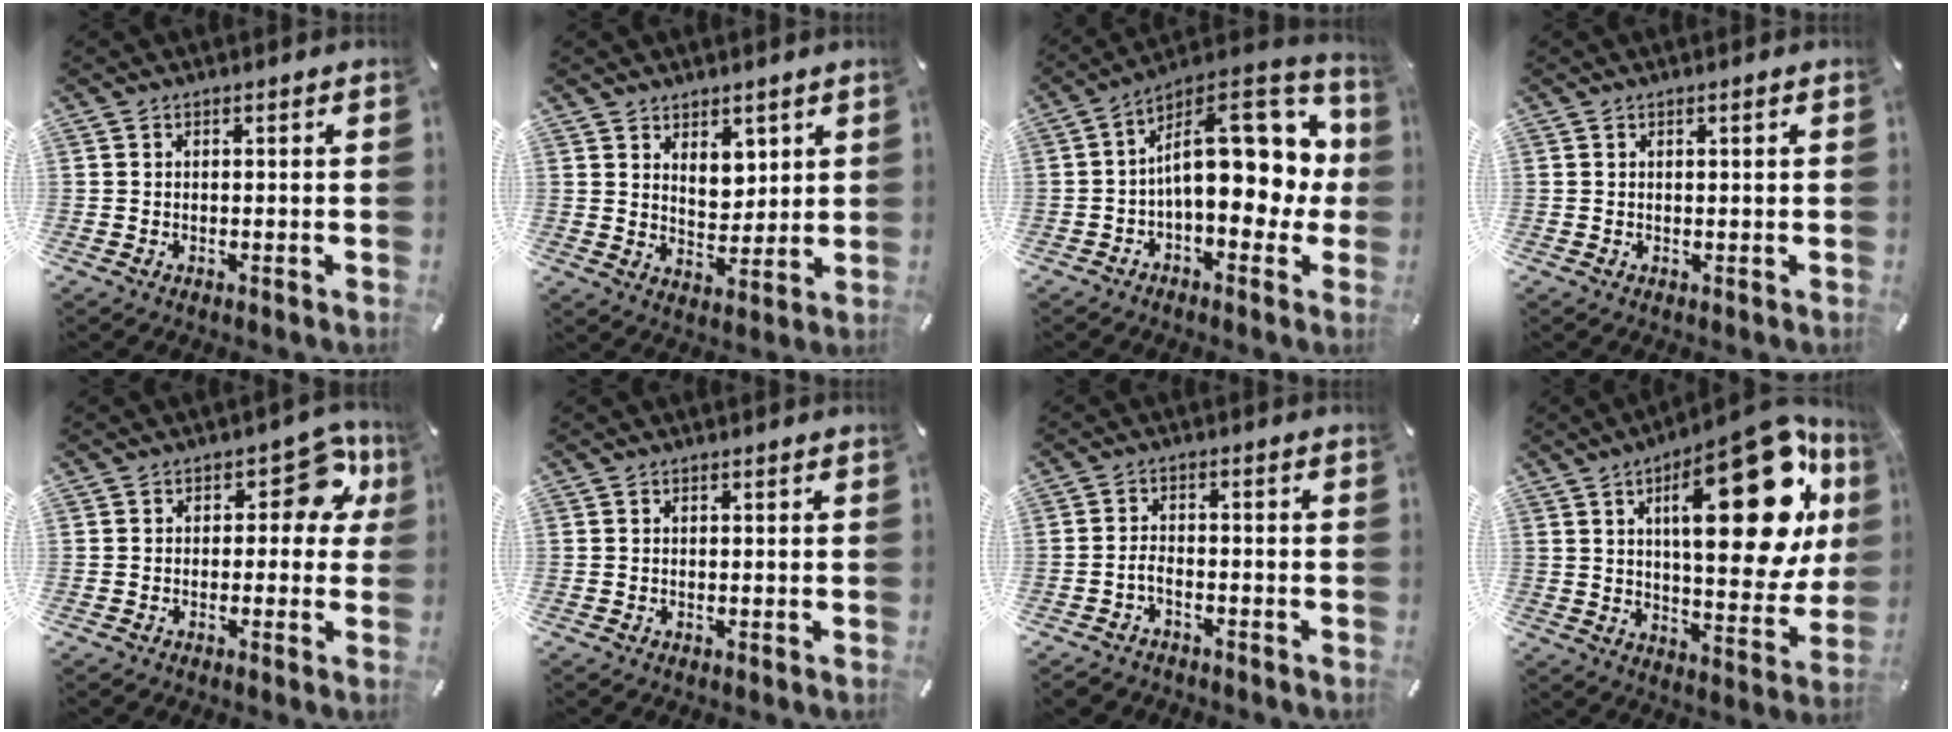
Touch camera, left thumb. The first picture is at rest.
{"total": 5.9, "force": [3.9, 4.0, 2.0], "torque": [-0.024, -0.021, 0.067]}
{"total": 21.6, "force": [2.6, 11.4, 18.2], "torque": [-0.257, -0.020, 0.051]}
{"total": 1.0, "force": [0.3, 0.0, 0.9], "torque": [-0.016, -0.001, 0.005]}
{"total": 9.7, "force": [3.4, 5.6, 7.2], "torque": [-0.076, -0.015, 0.052]}
{"total": 0.0}
{"total": 3.5, "force": [-2.2, 1.8, 2.0], "torque": [-0.048, 0.010, -0.046]}
{"total": 33.6, "force": [11.1, 13.5, 28.7], "torque": [-0.410, -0.068, 0.177]}